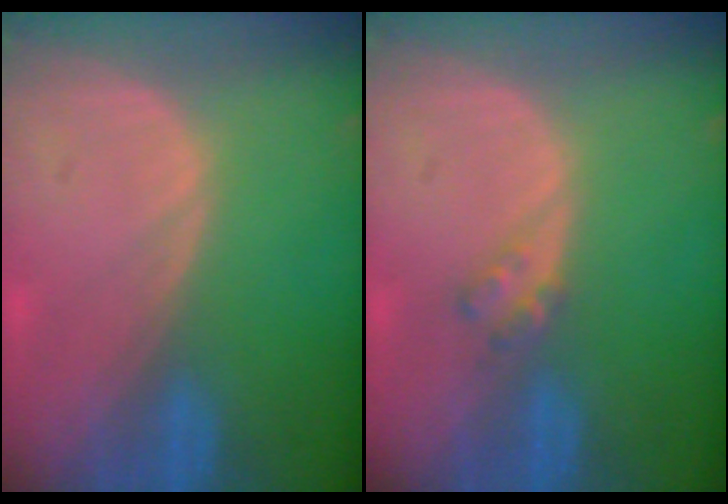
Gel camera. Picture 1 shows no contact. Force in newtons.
{"total": 2.0, "press": 2.0, "slide": 0.2}